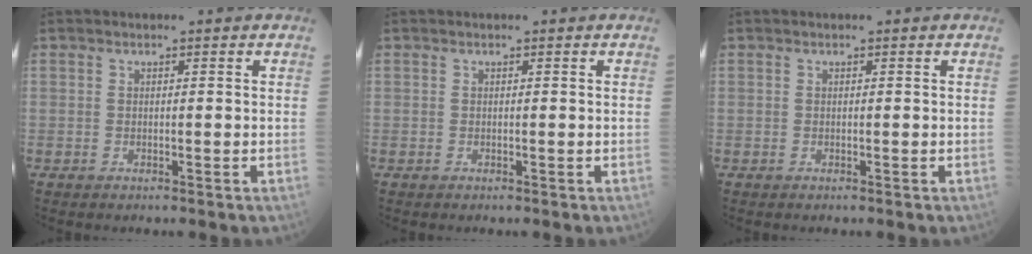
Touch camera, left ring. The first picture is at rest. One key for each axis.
{"total": 0.0}
{"total": 0.0}